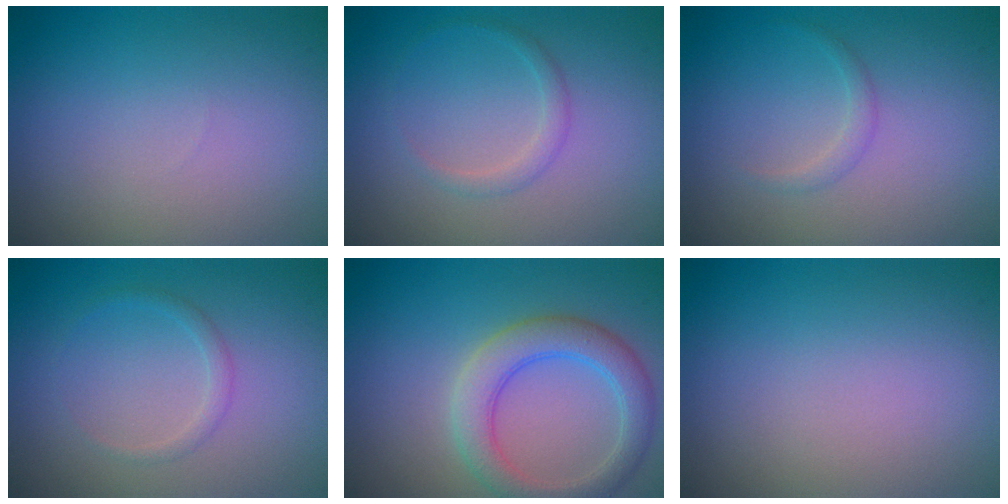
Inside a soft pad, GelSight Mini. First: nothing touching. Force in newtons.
{"total": 1.2, "press": 1.2, "slide": 0.2}
{"total": 0.9, "press": 0.9, "slide": 0.0}
{"total": 1.0, "press": 1.0, "slide": 0.1}
{"total": 4.3, "press": 4.3, "slide": 0.2}
{"total": 0.0}